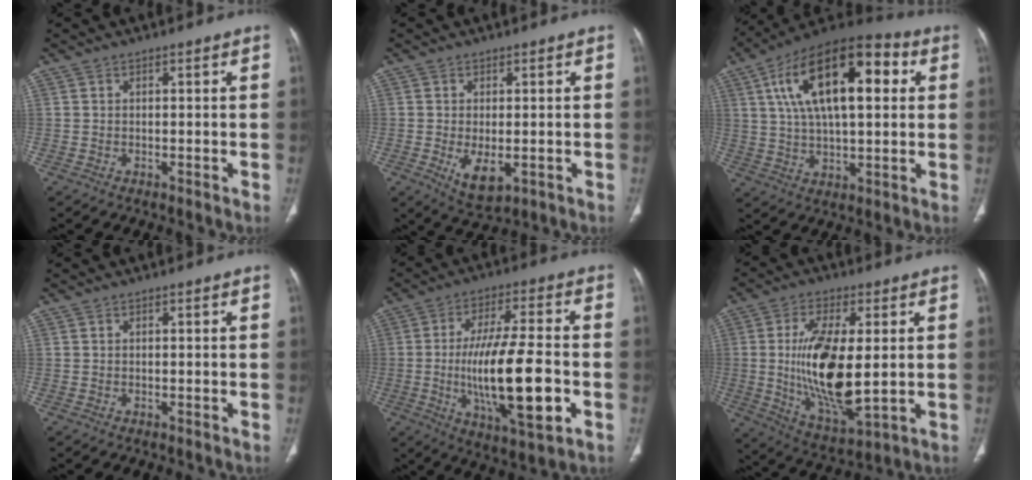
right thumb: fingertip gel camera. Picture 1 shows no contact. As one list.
[{"total": 5.9, "force": [-1.4, 3.0, 4.9], "torque": [-0.082, -0.014, -0.011]}, {"total": 23.2, "force": [6.5, 10.6, 19.6], "torque": [-0.317, 0.018, 0.099]}, {"total": 0.0}, {"total": 19.5, "force": [-3.6, 5.8, 18.3], "torque": [-0.321, 0.006, -0.051]}, {"total": 18.1, "force": [0.6, 7.4, 16.5], "torque": [-0.303, -0.021, 0.024]}]